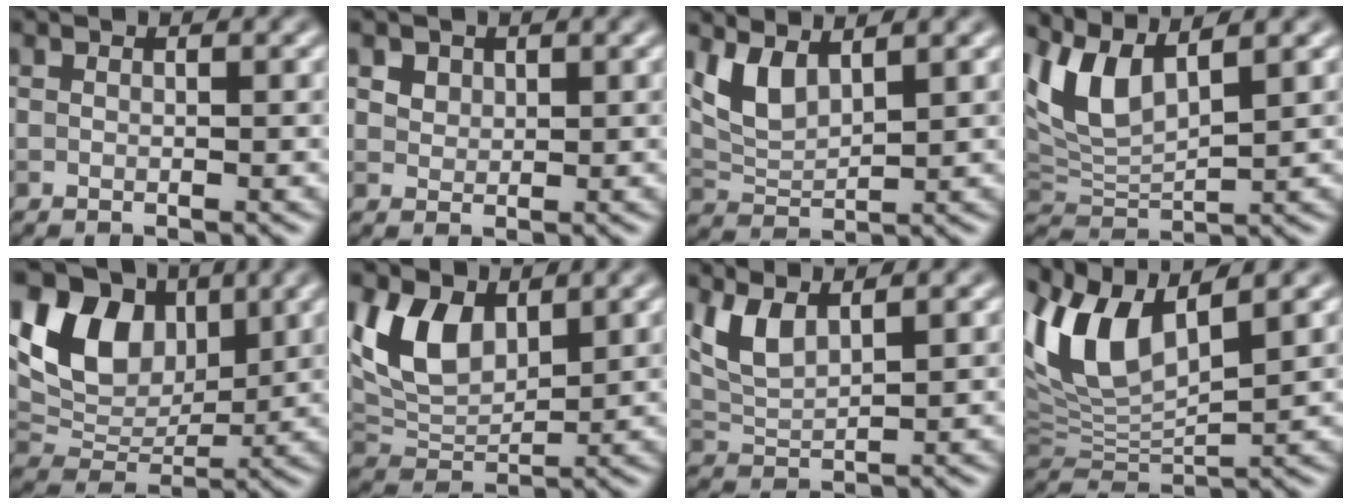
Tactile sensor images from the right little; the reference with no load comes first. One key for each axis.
{"total": 3.0, "fx": 1.9, "fy": 2.0, "fz": 1.3, "tx": -0.039, "ty": 0.004, "tz": 0.035}
{"total": 3.6, "fx": 2.2, "fy": 1.4, "fz": 2.4, "tx": -0.058, "ty": -0.007, "tz": 0.049}
{"total": 5.7, "fx": 3.4, "fy": 1.9, "fz": 4.2, "tx": -0.100, "ty": 0.009, "tz": 0.067}
{"total": 8.8, "fx": 3.3, "fy": 6.1, "fz": 5.3, "tx": -0.101, "ty": -0.006, "tz": 0.059}
{"total": 6.2, "fx": 2.8, "fy": 3.7, "fz": 4.2, "tx": -0.089, "ty": -0.006, "tz": 0.052}
{"total": 3.3, "fx": 2.0, "fy": 1.1, "fz": 2.4, "tx": -0.062, "ty": -0.001, "tz": 0.046}
{"total": 8.4, "fx": 4.0, "fy": 3.3, "fz": 6.7, "tx": -0.148, "ty": 0.013, "tz": 0.075}